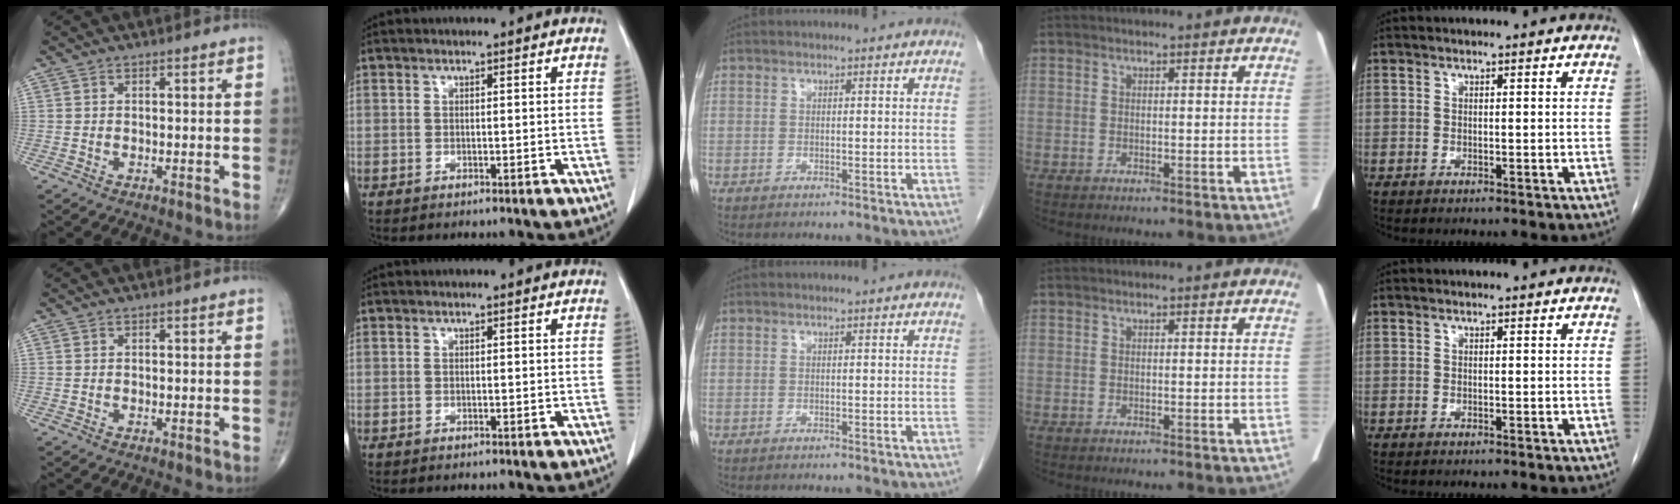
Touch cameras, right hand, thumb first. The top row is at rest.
{}